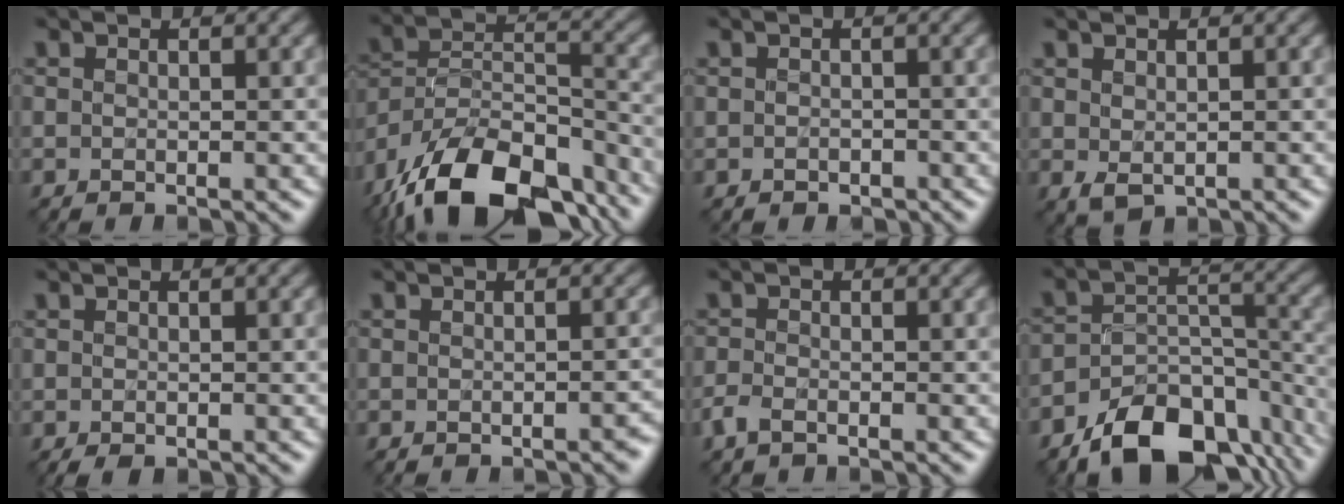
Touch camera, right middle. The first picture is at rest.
{"total": 16.4, "force": [-12.5, 7.2, 7.7], "torque": [-0.156, -0.006, -0.199]}
{"total": 0.6, "force": [-0.4, 0.5, 0.0], "torque": [0.005, -0.003, -0.007]}
{"total": 0.9, "force": [0.4, 0.7, 0.5], "torque": [-0.010, -0.002, 0.014]}
{"total": 0.9, "force": [-0.4, 0.5, 0.5], "torque": [-0.013, -0.005, -0.006]}
{"total": 1.2, "force": [-0.7, 0.2, 1.0], "torque": [-0.009, -0.004, -0.006]}
{"total": 1.3, "force": [-1.0, 0.6, 0.5], "torque": [-0.012, 0.000, -0.023]}
{"total": 11.2, "force": [-7.9, 5.6, 5.7], "torque": [-0.095, -0.007, -0.127]}